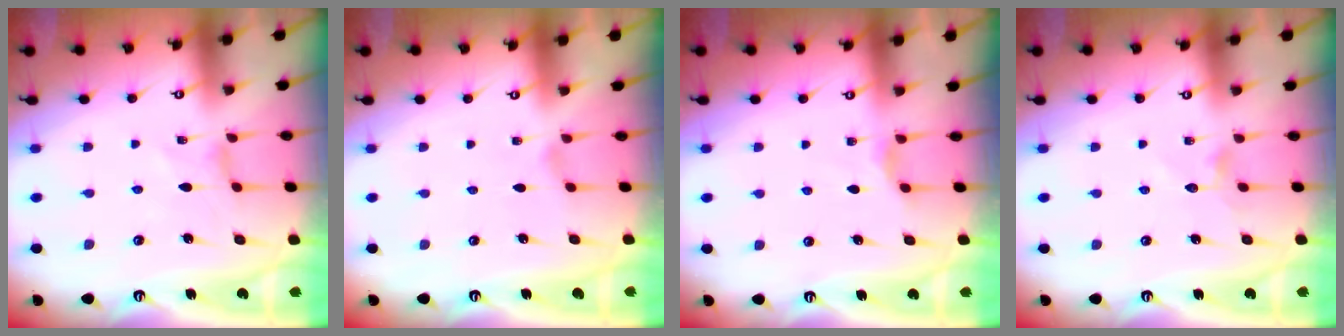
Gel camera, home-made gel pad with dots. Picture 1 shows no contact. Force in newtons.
{"total": 0.0}
{"total": 2.4, "press": 2.4, "slide": 0.4}
{"total": 4.1, "press": 4.1, "slide": 0.5}